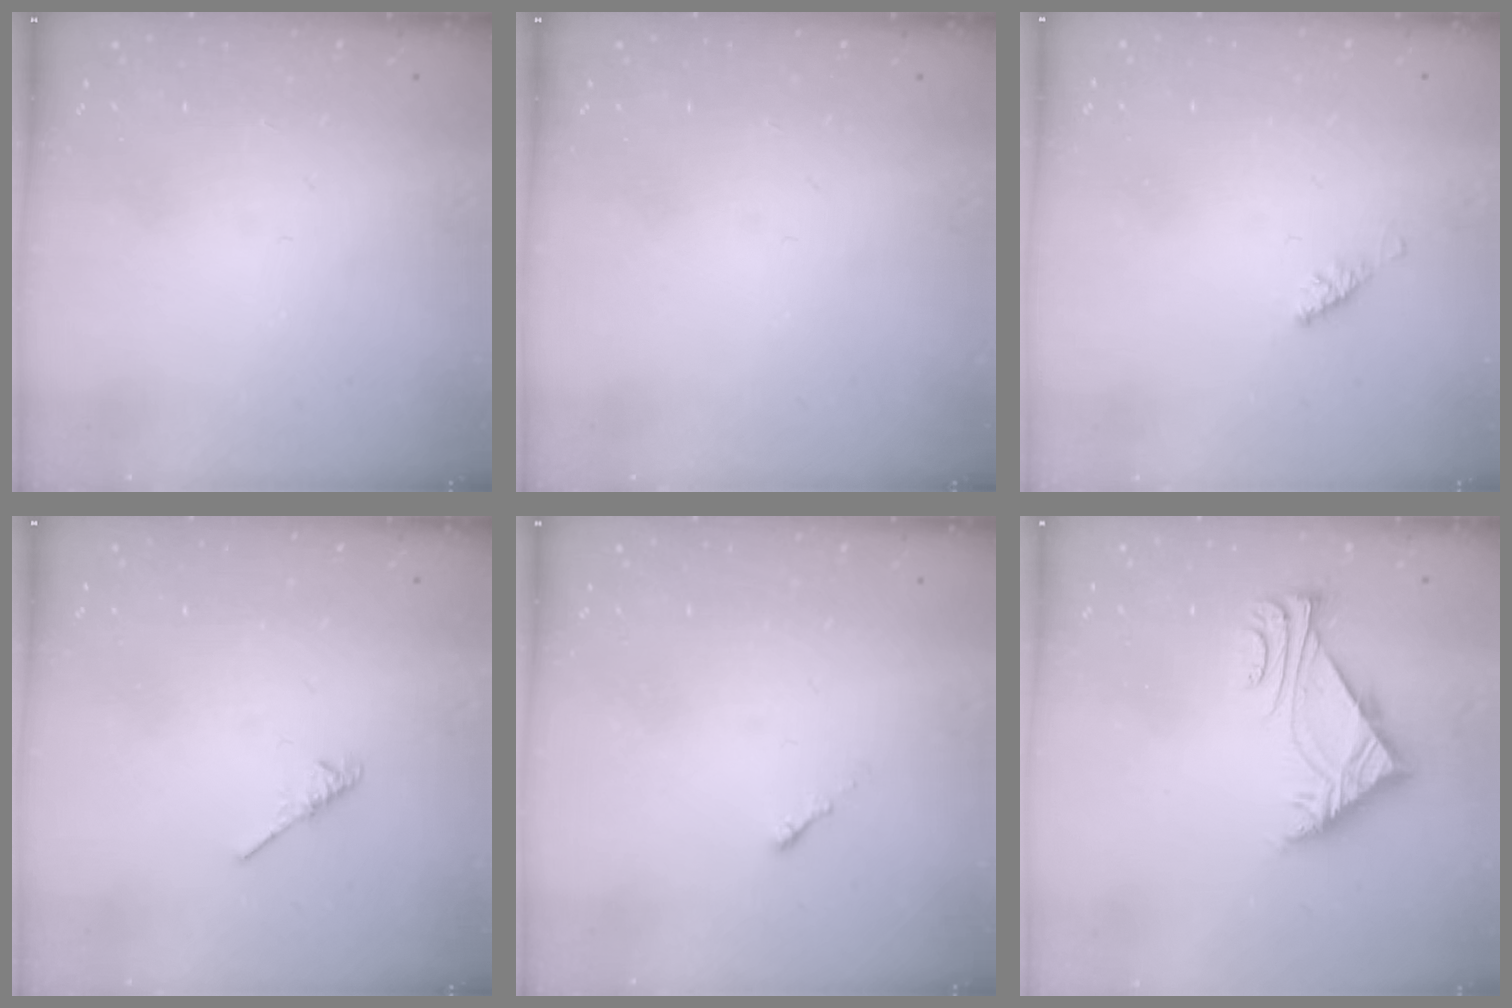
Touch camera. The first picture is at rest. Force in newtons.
{"total": 0.0}
{"total": 2.9, "press": 2.8, "slide": 0.6}
{"total": 1.9, "press": 1.9, "slide": 0.4}
{"total": 0.0}
{"total": 6.4, "press": 6.4, "slide": 0.8}